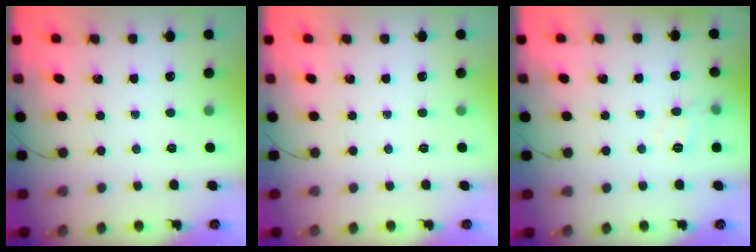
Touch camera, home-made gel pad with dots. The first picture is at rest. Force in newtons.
{"total": 0.0}
{"total": 8.7, "press": 8.6, "slide": 1.4}